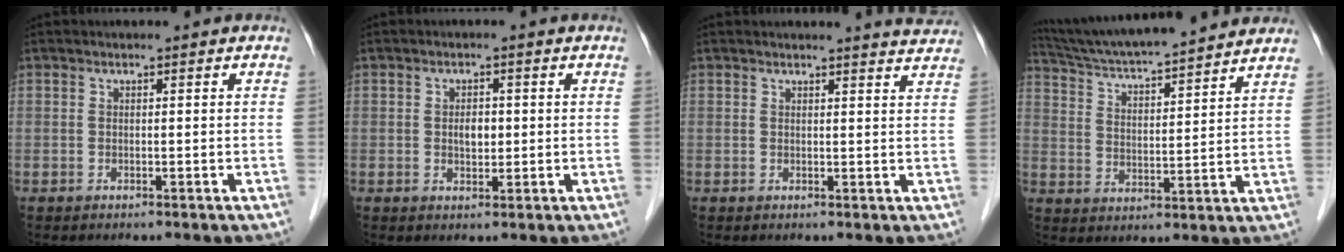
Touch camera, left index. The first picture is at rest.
{"total": 2.4, "force": [0.1, 1.5, 1.9], "torque": [-0.033, 0.002, 0.003]}
{"total": 4.5, "force": [4.4, -0.1, 0.5], "torque": [-0.010, -0.017, 0.032]}
{"total": 19.7, "force": [17.8, 1.0, 8.3], "torque": [-0.143, 0.028, 0.270]}